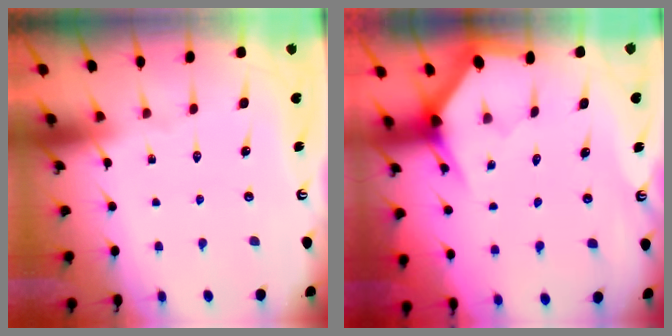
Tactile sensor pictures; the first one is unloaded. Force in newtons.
{"total": 3.2, "press": 3.2, "slide": 0.1}